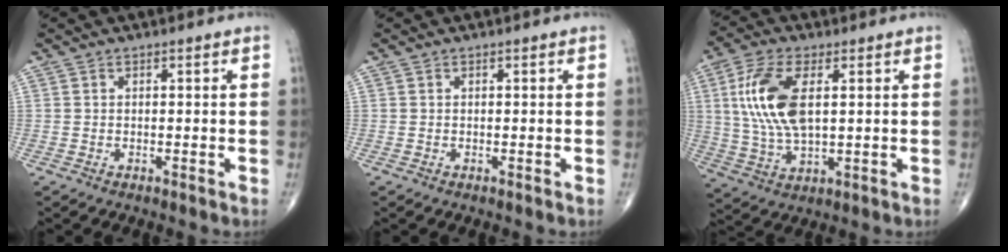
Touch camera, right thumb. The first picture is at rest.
{"total": 0.0}
{"total": 13.2, "force": [2.7, 6.2, 11.4], "torque": [-0.244, -0.004, 0.059]}